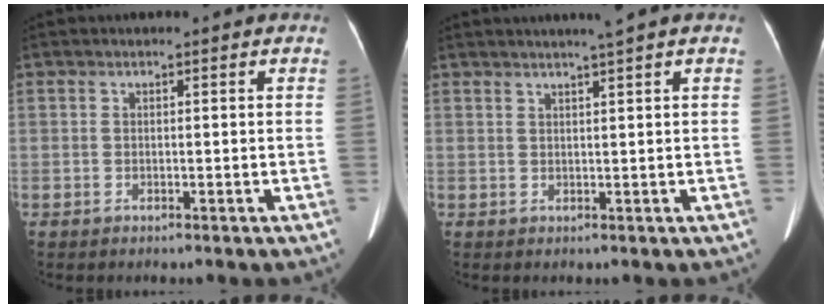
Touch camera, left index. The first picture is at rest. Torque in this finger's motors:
{"motor_torque": [0.21, -0.27, 0.06, 0.05]}